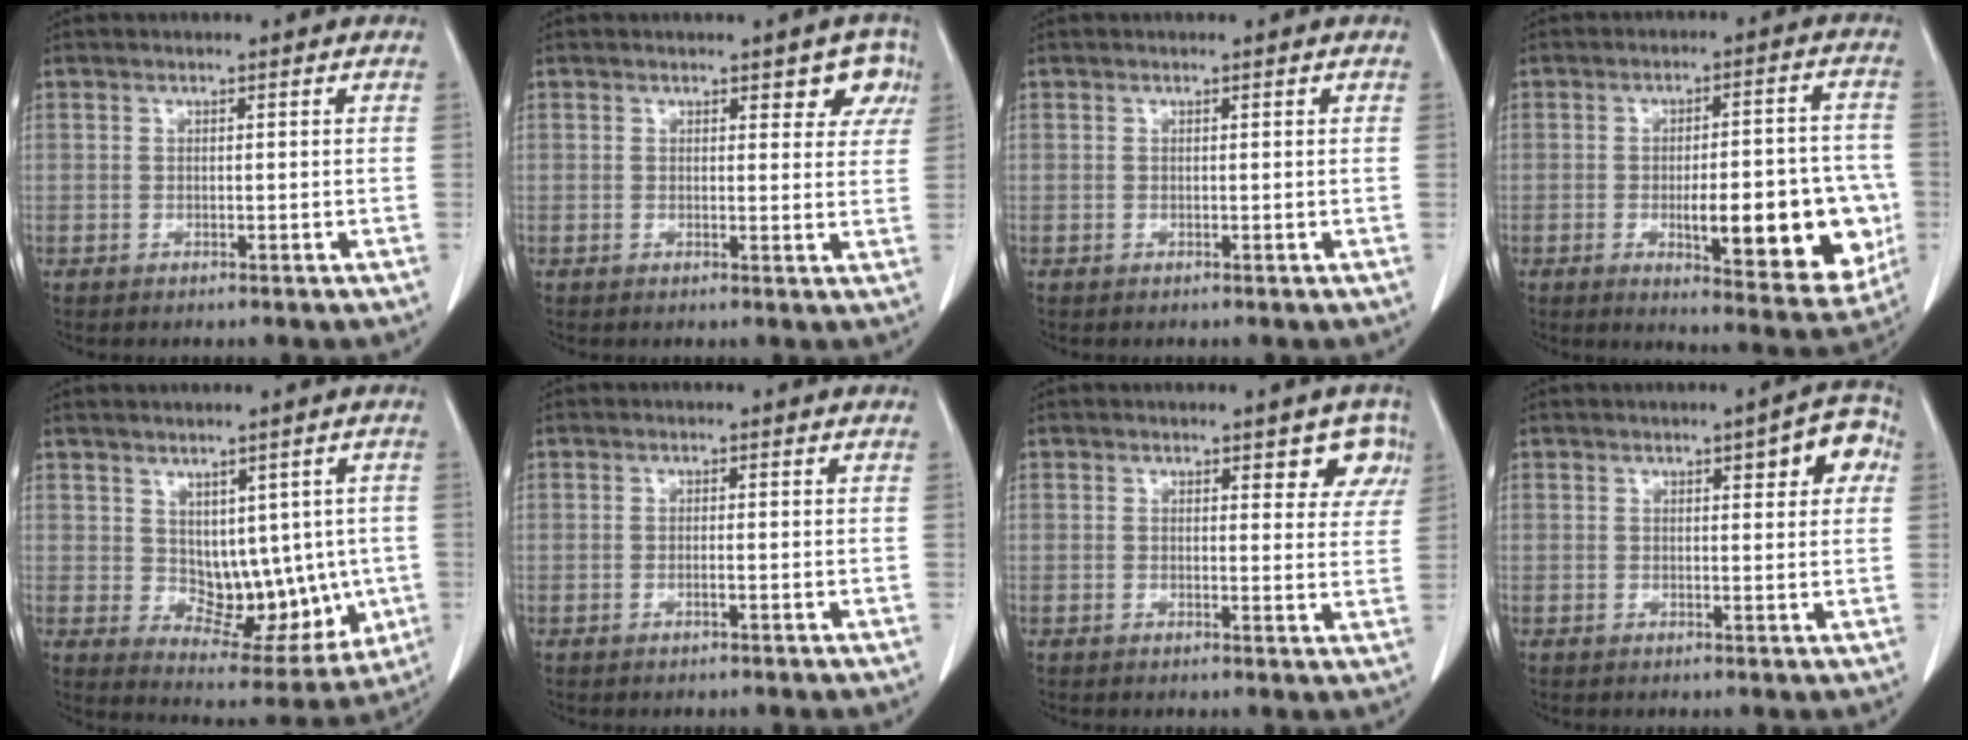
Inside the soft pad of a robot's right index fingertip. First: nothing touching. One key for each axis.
{"total": 4.1, "fx": 2.4, "fy": 2.1, "fz": 2.7, "tx": -0.010, "ty": 0.005, "tz": 0.021}
{"total": 0.0}
{"total": 16.9, "fx": -4.0, "fy": 4.8, "fz": 15.7, "tx": -0.159, "ty": 0.015, "tz": -0.035}
{"total": 10.5, "fx": 0.3, "fy": 6.5, "fz": 8.2, "tx": -0.088, "ty": 0.005, "tz": 0.029}
{"total": 0.8, "fx": -0.4, "fy": 0.0, "fz": 0.7, "tx": -0.016, "ty": 0.000, "tz": -0.005}
{"total": 4.6, "fx": 2.7, "fy": 2.2, "fz": 3.0, "tx": -0.013, "ty": 0.000, "tz": 0.026}
{"total": 5.4, "fx": 2.0, "fy": 1.6, "fz": 4.8, "tx": -0.048, "ty": 0.013, "tz": 0.018}